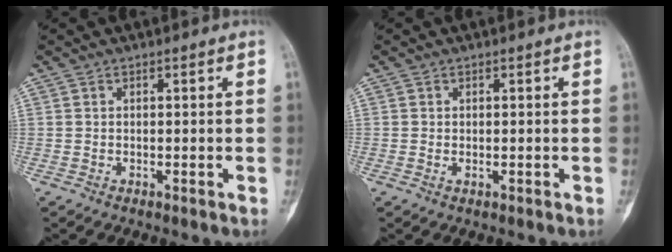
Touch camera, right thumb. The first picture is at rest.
{"total": 0.8, "force": [-0.1, 0.5, 0.6], "torque": [-0.014, 0.006, -0.001]}